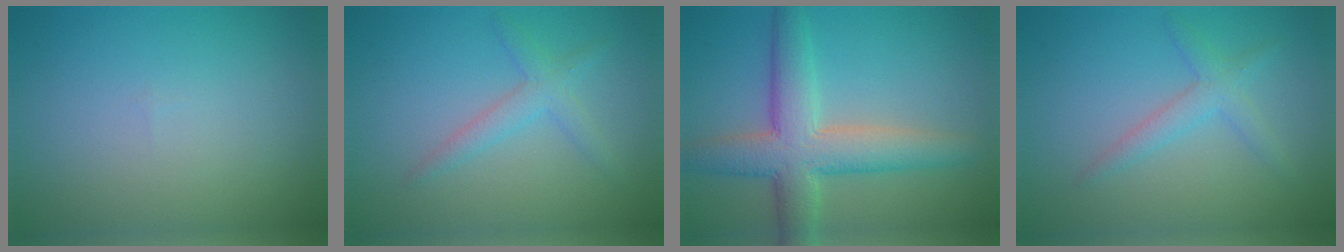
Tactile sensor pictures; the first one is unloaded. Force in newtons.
{"total": 2.3, "press": 2.3, "slide": 0.1}
{"total": 6.9, "press": 6.9, "slide": 0.5}
{"total": 2.3, "press": 2.3, "slide": 0.1}